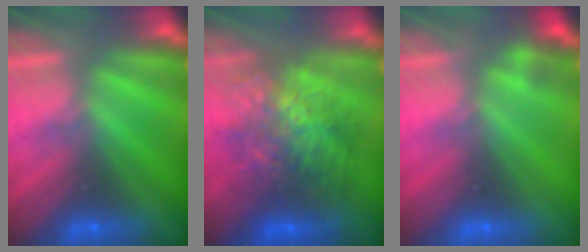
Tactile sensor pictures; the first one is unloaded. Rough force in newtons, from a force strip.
{"total": 7.1}
{"total": 2.2}